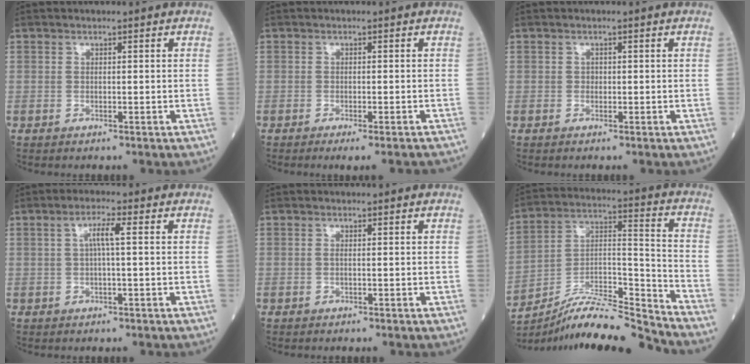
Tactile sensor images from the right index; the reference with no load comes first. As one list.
[{"total": 5.9, "force": [-5.2, 0.6, 2.7], "torque": [-0.021, -0.008, -0.069]}, {"total": 0.6, "force": [0.0, 0.5, 0.2], "torque": [-0.001, 0.002, -0.002]}, {"total": 3.2, "force": [0.5, 0.2, 3.2], "torque": [-0.060, 0.008, 0.009]}, {"total": 0.5, "force": [0.0, 0.1, 0.5], "torque": [-0.014, -0.001, -0.001]}, {"total": 15.3, "force": [-14.8, -1.5, 4.0], "torque": [-0.064, 0.040, -0.264]}]